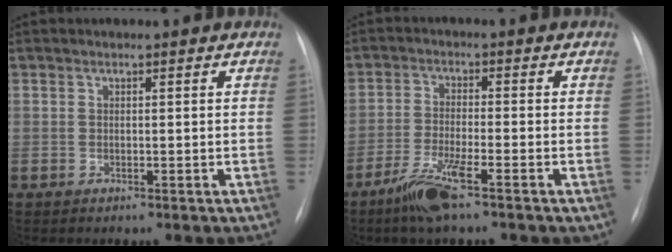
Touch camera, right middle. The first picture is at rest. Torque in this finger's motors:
{"motor_torque": [0.41, -0.33, 0.13, 0.06]}